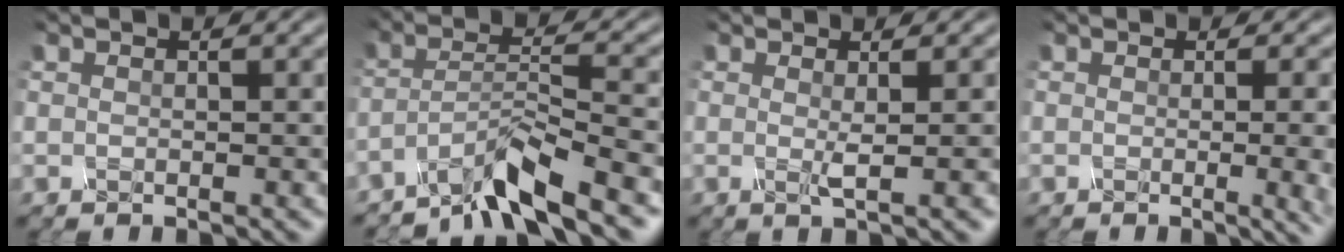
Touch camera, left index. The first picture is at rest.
{"total": 5.8, "force": [-5.1, -0.3, 2.7], "torque": [-0.059, 0.010, -0.084]}
{"total": 1.4, "force": [-0.6, -0.4, 1.3], "torque": [-0.043, -0.003, 0.010]}
{"total": 8.5, "force": [-0.5, 4.3, 7.3], "torque": [-0.049, 0.030, 0.005]}